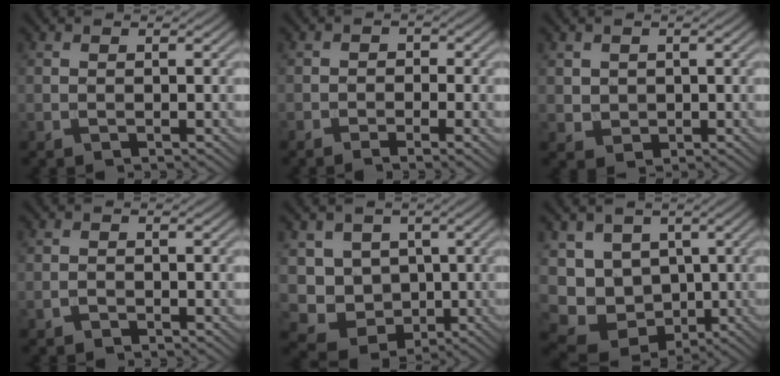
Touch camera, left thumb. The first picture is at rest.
{"total": 2.6, "force": [-1.5, 1.2, 1.8], "torque": [-0.025, 0.000, -0.026]}
{"total": 2.1, "force": [0.6, 1.9, 0.7], "torque": [-0.025, -0.006, 0.012]}
{"total": 0.8, "force": [-0.7, 0.4, 0.3], "torque": [-0.004, 0.000, -0.014]}
{"total": 6.7, "force": [0.6, 6.2, 2.6], "torque": [-0.071, -0.022, 0.000]}
{"total": 8.2, "force": [0.5, 7.2, 3.8], "torque": [-0.094, -0.030, 0.002]}